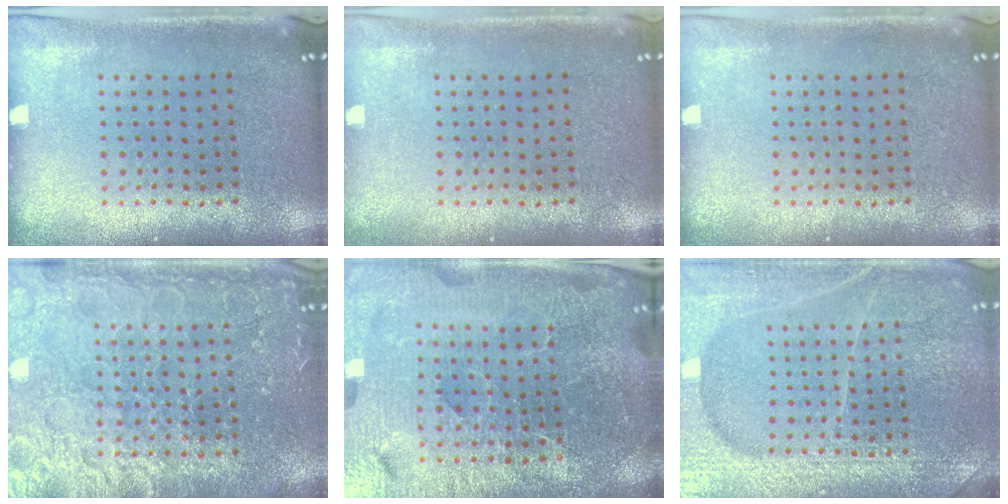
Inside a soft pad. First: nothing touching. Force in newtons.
{"total": 0.5, "press": 0.5, "slide": 0.2}
{"total": 0.0}
{"total": 6.9, "press": 6.8, "slide": 0.9}
{"total": 6.6, "press": 5.9, "slide": 3.0}
{"total": 5.5, "press": 5.5, "slide": 0.5}